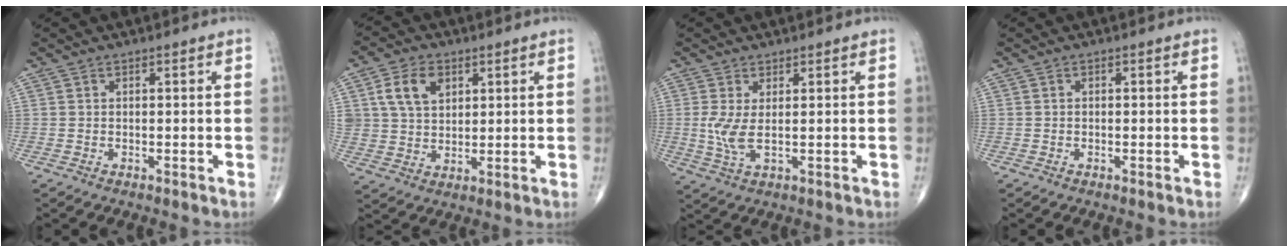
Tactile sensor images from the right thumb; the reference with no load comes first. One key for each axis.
{"total": 8.7, "fx": 3.3, "fy": 6.1, "fz": 5.2, "tx": -0.081, "ty": -0.006, "tz": 0.064}
{"total": 4.6, "fx": 0.4, "fy": 1.5, "fz": 4.3, "tx": -0.106, "ty": -0.012, "tz": 0.011}
{"total": 0.0}